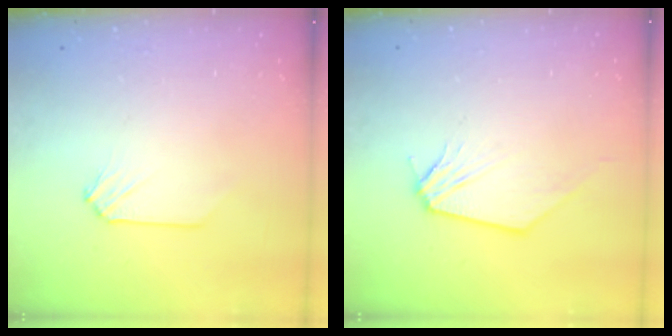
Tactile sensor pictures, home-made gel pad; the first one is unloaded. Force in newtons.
{"total": 0.0}